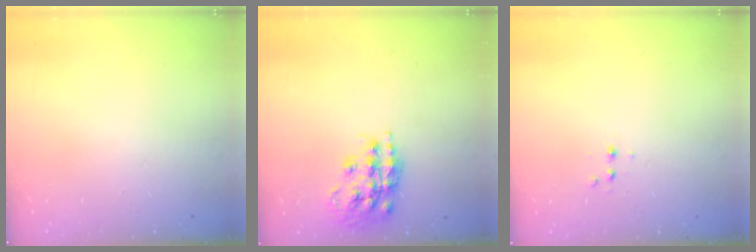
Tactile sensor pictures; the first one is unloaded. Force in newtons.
{"total": 16.8, "press": 16.7, "slide": 1.5}
{"total": 3.1, "press": 3.0, "slide": 0.9}